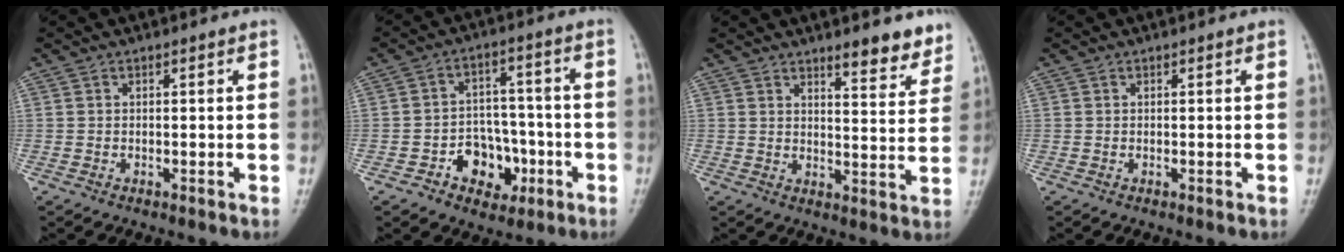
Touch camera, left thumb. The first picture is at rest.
{"total": 9.4, "force": [-3.9, 7.1, 4.7], "torque": [-0.029, 0.040, -0.060]}
{"total": 7.2, "force": [5.6, 1.9, 4.2], "torque": [-0.030, -0.040, 0.075]}
{"total": 0.0}